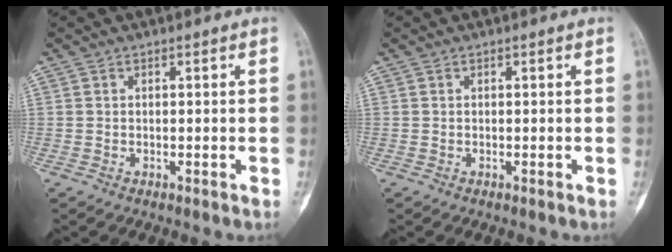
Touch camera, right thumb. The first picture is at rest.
{"total": 0.0}